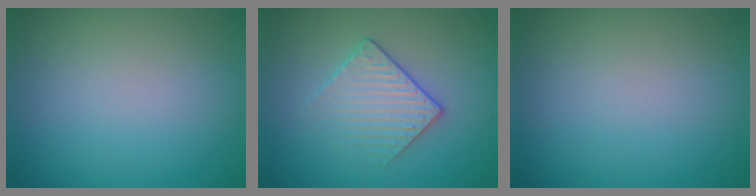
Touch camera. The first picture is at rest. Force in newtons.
{"total": 2.9, "press": 2.6, "slide": 1.2}
{"total": 0.0}